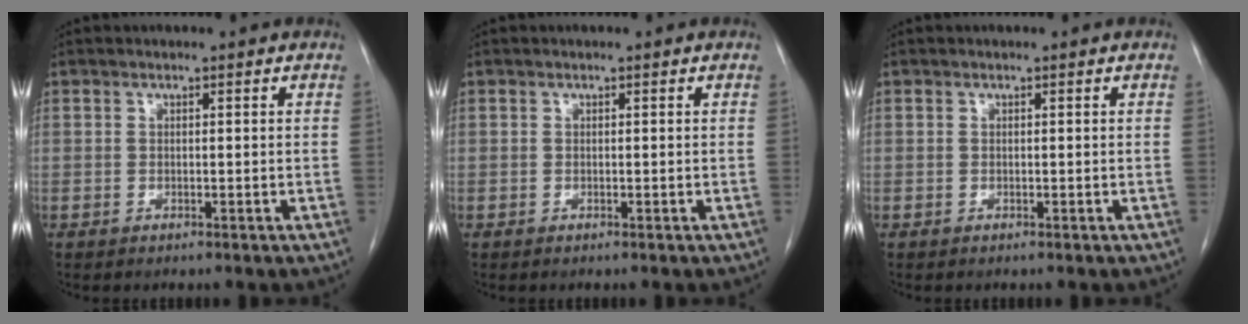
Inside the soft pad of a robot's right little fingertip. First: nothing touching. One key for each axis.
{"total": 0.0}
{"total": 0.0}